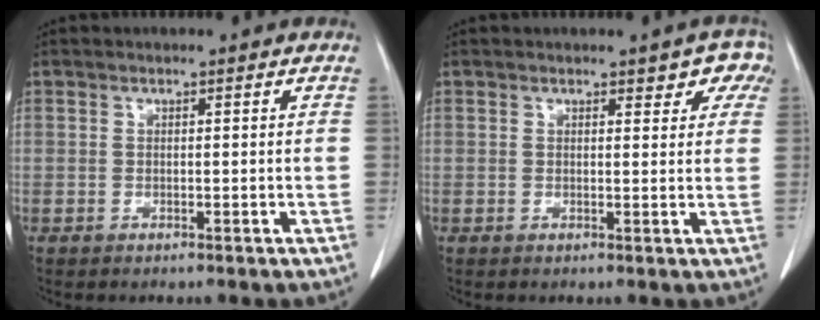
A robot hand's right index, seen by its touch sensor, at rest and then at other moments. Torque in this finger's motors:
{"motor_torque": [0.13, 0.19, 0.02, 0.00]}